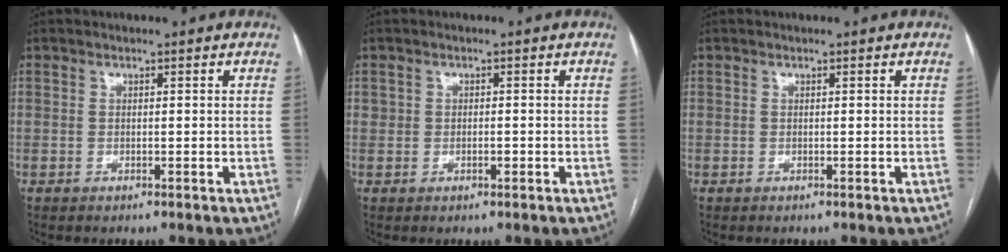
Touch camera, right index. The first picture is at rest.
{"total": 1.2, "force": [-0.2, 0.8, 0.8], "torque": [-0.013, 0.007, 0.002]}
{"total": 0.0}